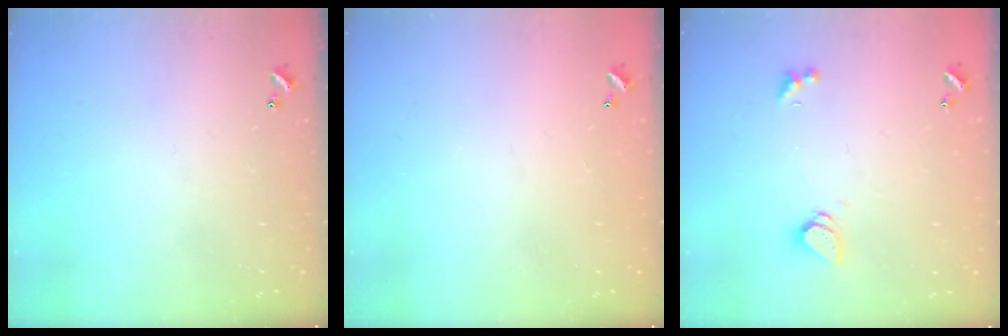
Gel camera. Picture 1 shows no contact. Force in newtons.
{"total": 2.8, "press": 2.8, "slide": 0.1}
{"total": 1.2, "press": 1.1, "slide": 0.5}